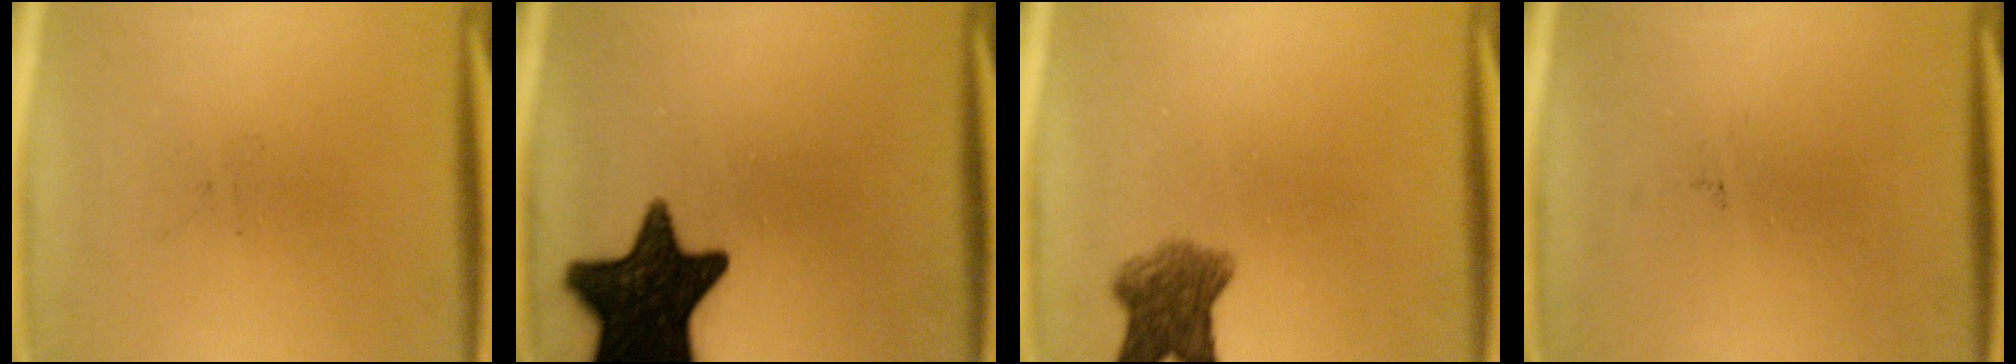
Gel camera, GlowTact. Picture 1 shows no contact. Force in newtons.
{"total": 16.5}
{"total": 6.2}
{"total": 0.0}